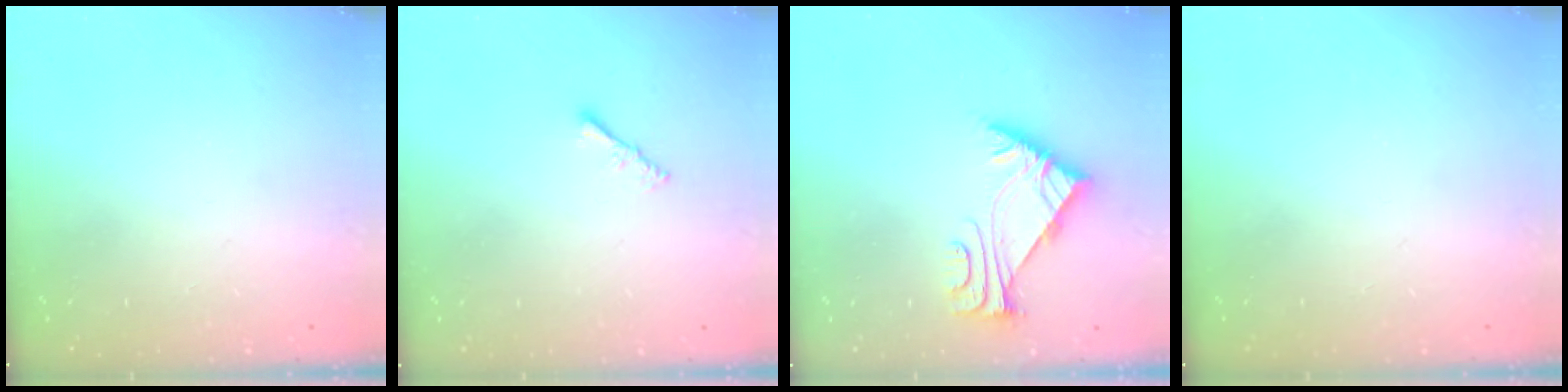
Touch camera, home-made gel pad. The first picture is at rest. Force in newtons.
{"total": 1.6, "press": 1.5, "slide": 0.5}
{"total": 6.0, "press": 5.9, "slide": 1.0}
{"total": 0.0}